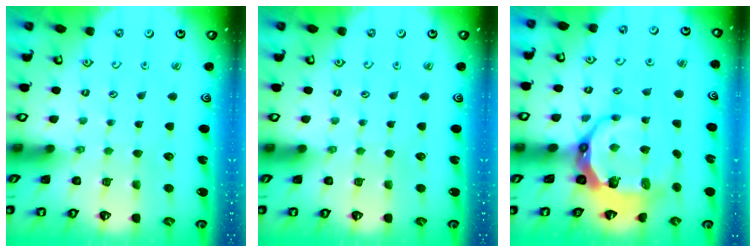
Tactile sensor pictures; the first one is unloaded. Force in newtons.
{"total": 0.0}
{"total": 11.3, "press": 10.3, "slide": 4.5}